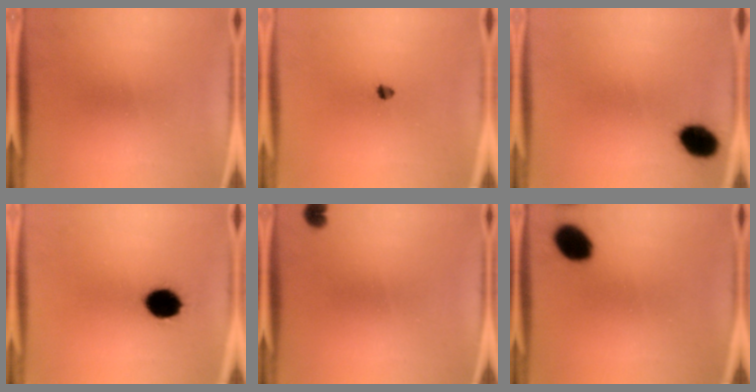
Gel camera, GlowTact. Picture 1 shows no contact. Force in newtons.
{"total": 1.4}
{"total": 7.5}
{"total": 10.9}
{"total": 1.5}
{"total": 8.3}